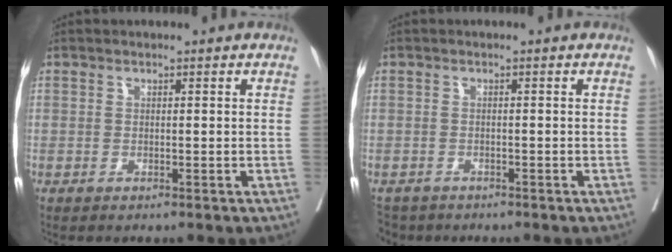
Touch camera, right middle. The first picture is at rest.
{"total": 3.6, "force": [-3.2, 1.7, 0.1], "torque": [0.001, -0.005, -0.055]}